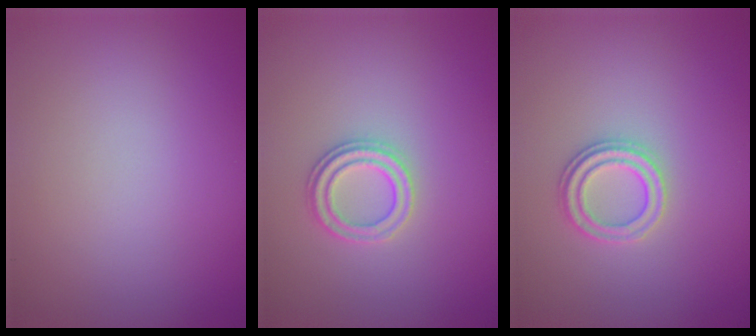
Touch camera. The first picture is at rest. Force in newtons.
{"total": 2.3, "press": 2.2, "slide": 0.8}
{"total": 2.3, "press": 2.2, "slide": 0.8}